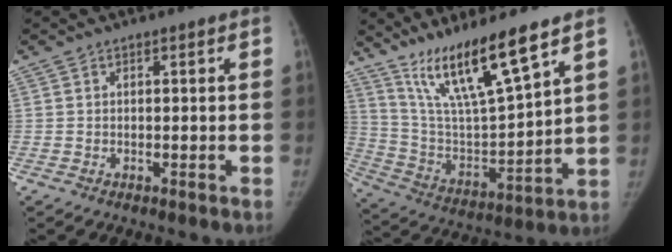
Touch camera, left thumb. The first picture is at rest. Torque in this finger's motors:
{"motor_torque": [1.16, -0.37, 1.53, -1.25, 0.18]}